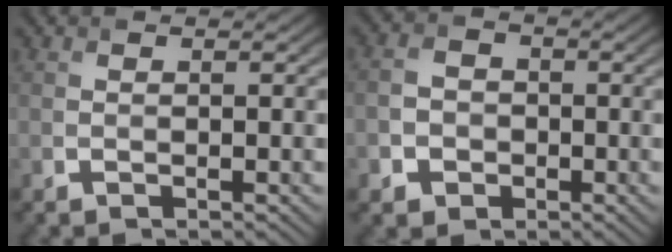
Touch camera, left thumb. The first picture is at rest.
{"total": 4.0, "force": [-1.4, 3.5, 1.3], "torque": [-0.026, -0.006, -0.037]}